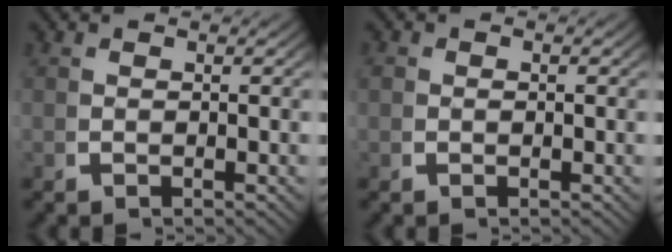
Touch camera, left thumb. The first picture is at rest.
{"total": 0.6, "force": [0.0, 0.5, 0.2], "torque": [-0.008, -0.007, 0.002]}